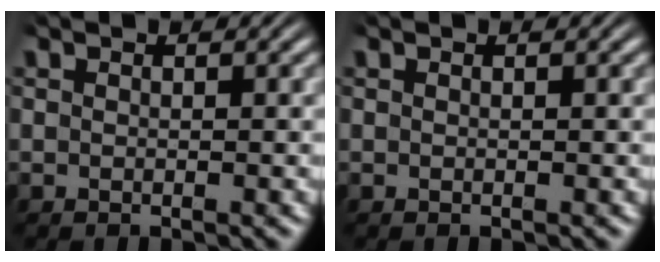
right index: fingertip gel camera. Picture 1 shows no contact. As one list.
[{"total": 0.0}]